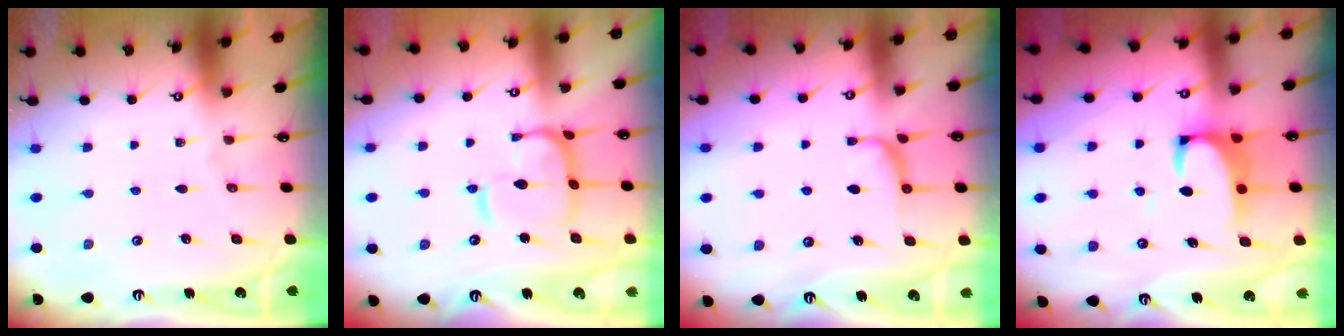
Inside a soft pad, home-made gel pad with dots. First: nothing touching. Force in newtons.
{"total": 8.8, "press": 8.8, "slide": 0.8}
{"total": 1.1, "press": 0.9, "slide": 0.7}
{"total": 2.4, "press": 2.2, "slide": 0.9}